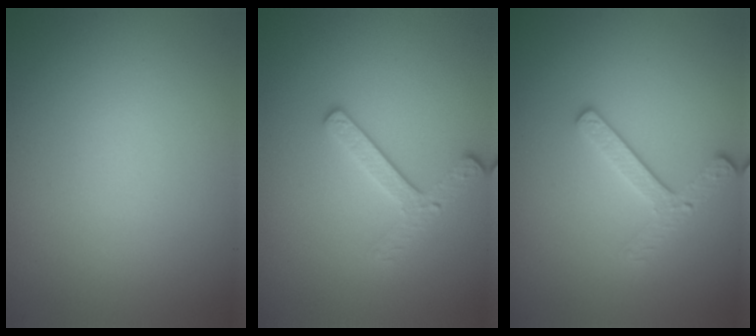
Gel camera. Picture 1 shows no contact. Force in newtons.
{"total": 2.4, "press": 2.3, "slide": 0.5}
{"total": 2.4, "press": 2.3, "slide": 0.5}